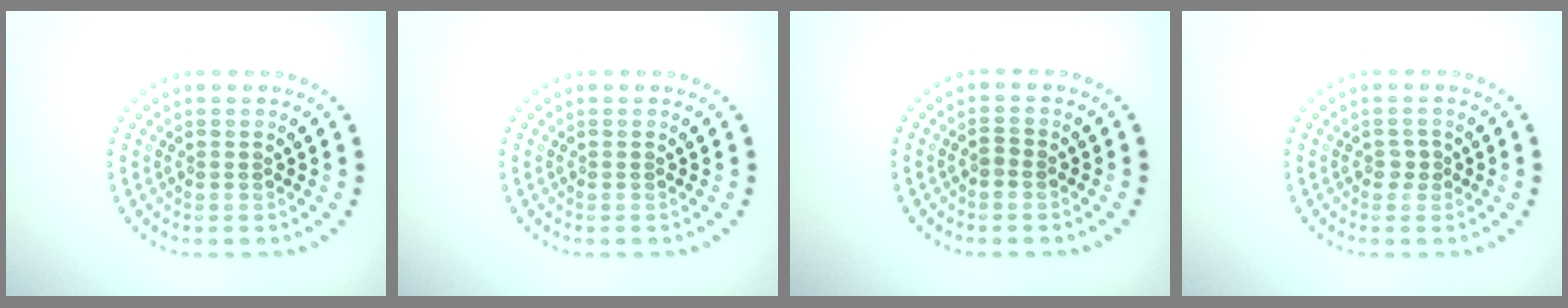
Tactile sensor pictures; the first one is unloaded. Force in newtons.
{"total": 0.0}
{"total": 0.9, "press": 0.8, "slide": 0.3}
{"total": 0.9, "press": 0.8, "slide": 0.3}